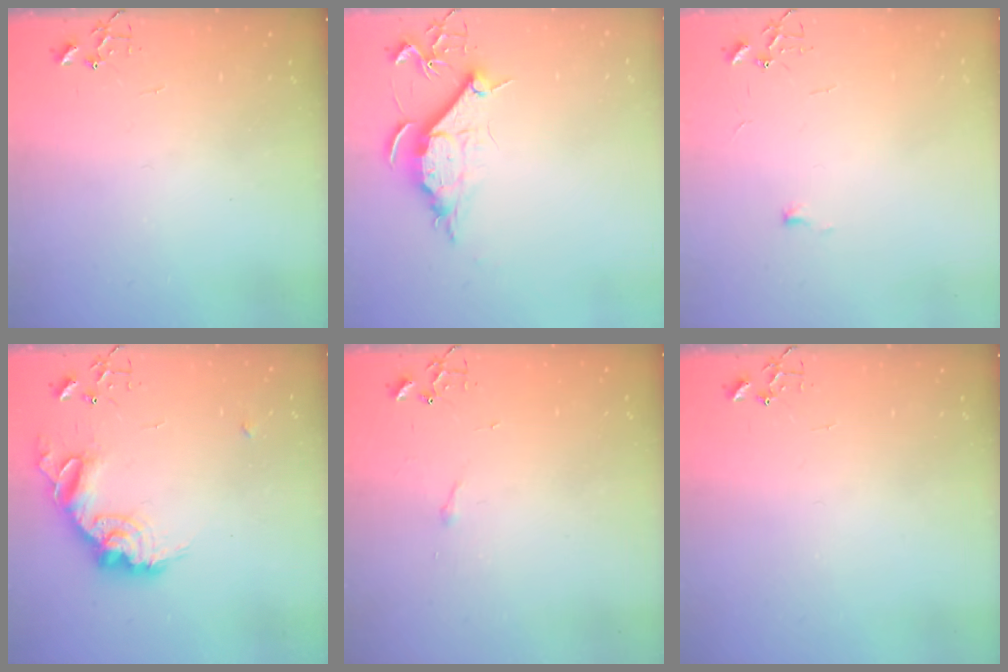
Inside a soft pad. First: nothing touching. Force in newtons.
{"total": 9.3, "press": 9.2, "slide": 1.0}
{"total": 3.4, "press": 3.4, "slide": 0.5}
{"total": 16.1, "press": 16.1, "slide": 1.0}
{"total": 2.9, "press": 2.9, "slide": 0.5}
{"total": 0.0}